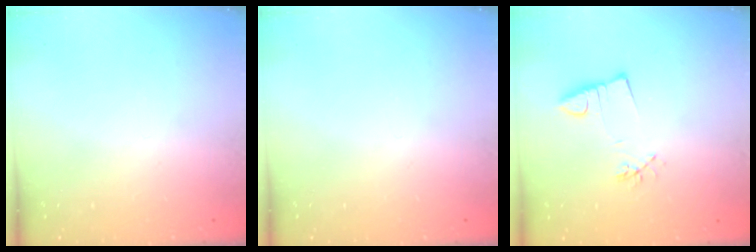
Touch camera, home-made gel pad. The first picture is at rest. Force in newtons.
{"total": 0.0}
{"total": 3.0, "press": 1.6, "slide": 2.5}